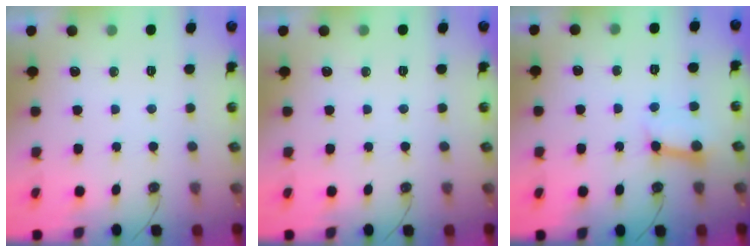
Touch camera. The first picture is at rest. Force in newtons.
{"total": 0.0}
{"total": 7.6, "press": 7.6, "slide": 0.9}